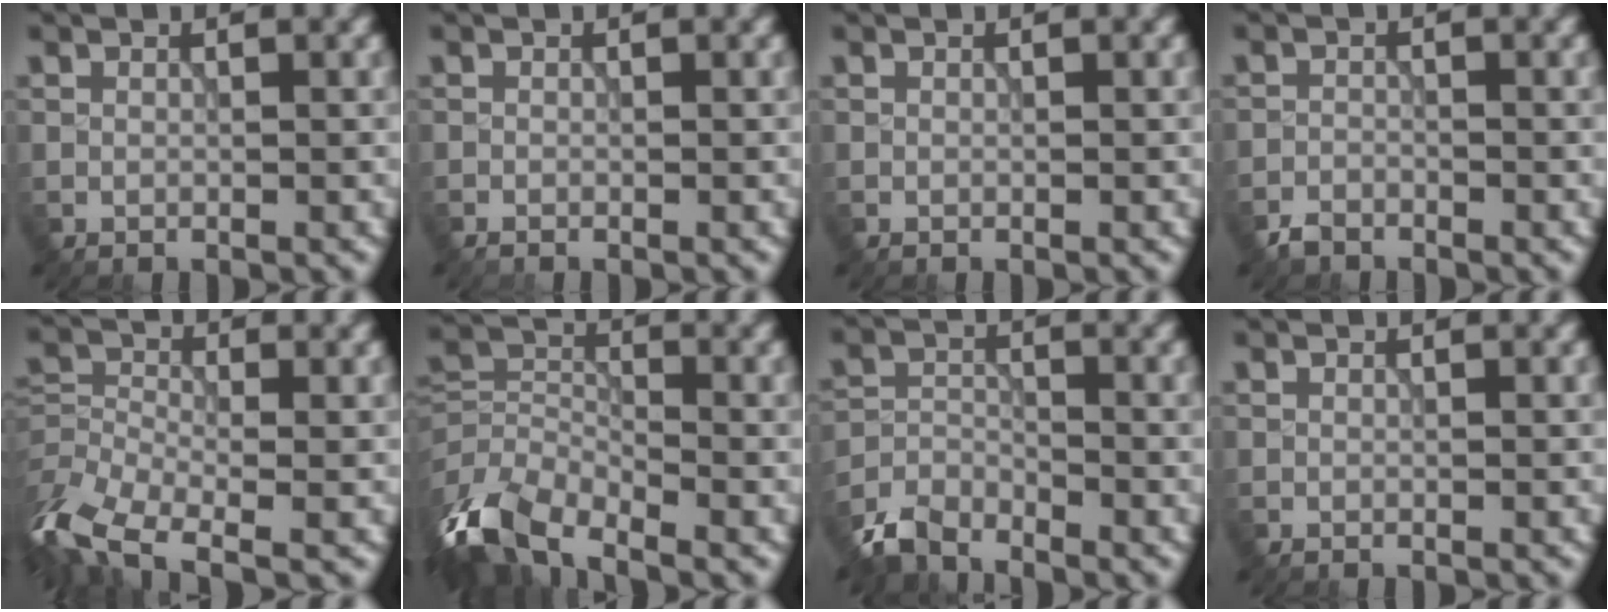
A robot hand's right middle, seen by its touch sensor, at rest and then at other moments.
{"total": 0.5, "force": [-0.5, 0.1, 0.2], "torque": [-0.001, -0.003, -0.012]}
{"total": 0.0}
{"total": 1.6, "force": [-1.4, 0.6, 0.3], "torque": [-0.003, 0.001, -0.032]}
{"total": 9.1, "force": [-4.9, 4.3, 6.3], "torque": [-0.145, -0.009, -0.104]}
{"total": 8.5, "force": [-5.2, 4.0, 5.5], "torque": [-0.116, -0.012, -0.114]}
{"total": 3.9, "force": [-3.5, 1.4, 1.1], "torque": [-0.022, -0.004, -0.081]}
{"total": 0.0}